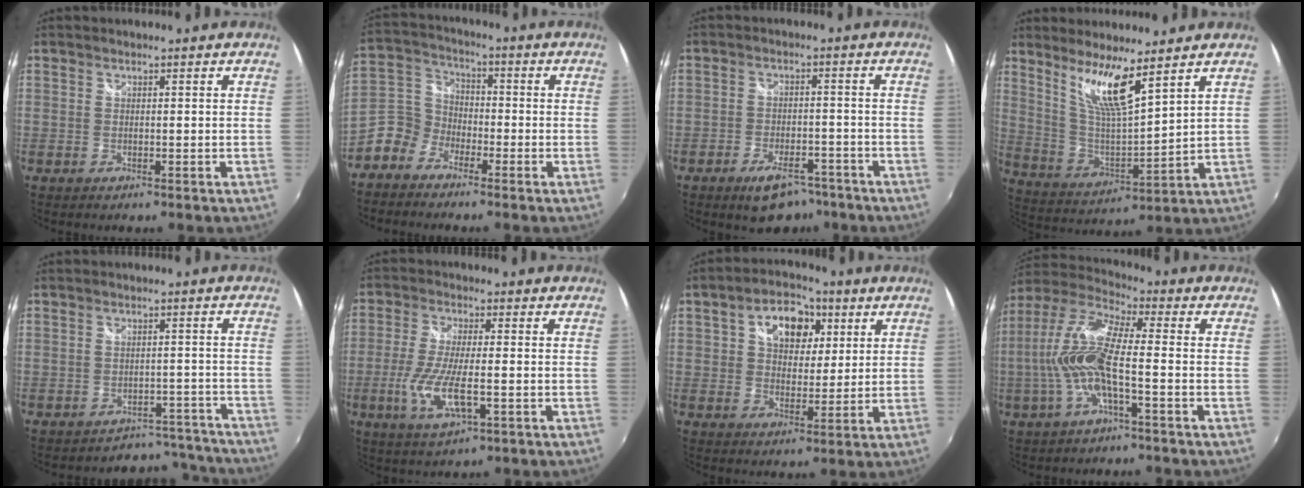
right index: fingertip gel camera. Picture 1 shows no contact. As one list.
[{"total": 7.4, "force": [-4.9, 5.2, 1.6], "torque": [-0.038, 0.028, -0.117]}, {"total": 8.6, "force": [-6.2, 4.1, 4.3], "torque": [-0.092, 0.004, -0.088]}, {"total": 10.7, "force": [7.5, 0.8, 7.6], "torque": [-0.135, -0.010, 0.153]}, {"total": 9.2, "force": [-8.5, 3.5, -0.7], "torque": [0.025, 0.045, -0.099]}, {"total": 10.3, "force": [-3.0, 2.8, 9.4], "torque": [-0.196, -0.016, -0.057]}, {"total": 11.5, "force": [4.1, 7.8, 7.4], "torque": [-0.131, 0.030, 0.068]}, {"total": 13.3, "force": [-2.3, 2.4, 12.9], "torque": [-0.257, 0.000, -0.047]}]